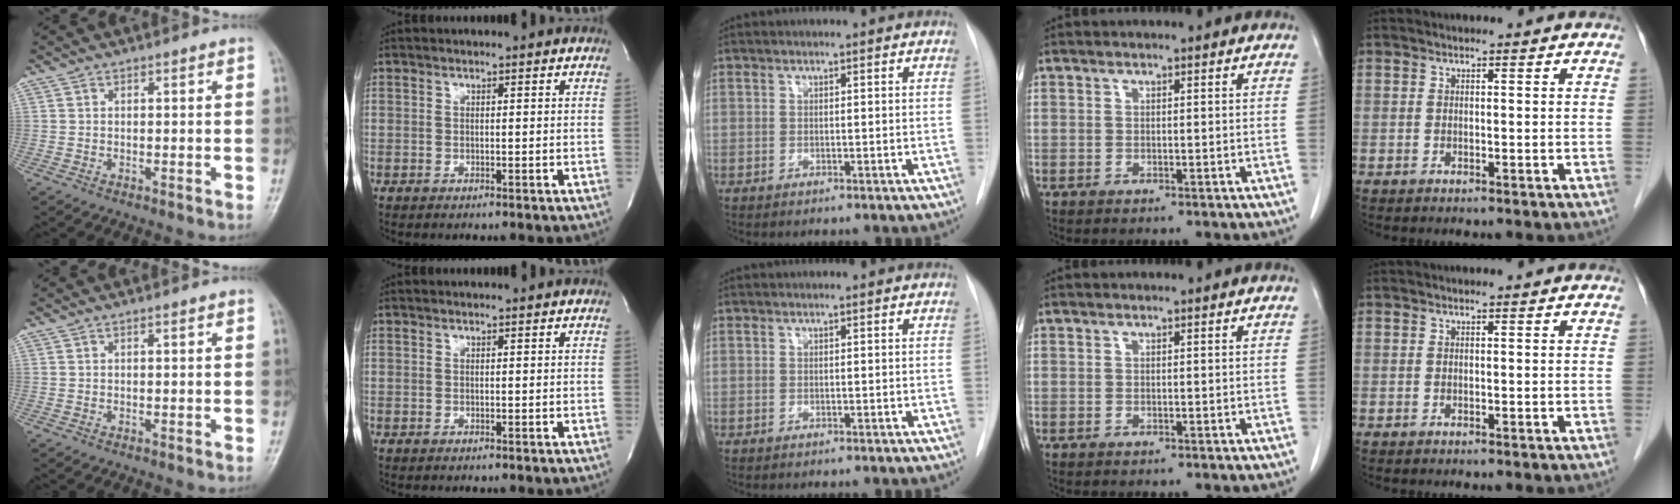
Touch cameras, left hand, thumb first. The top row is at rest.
{}